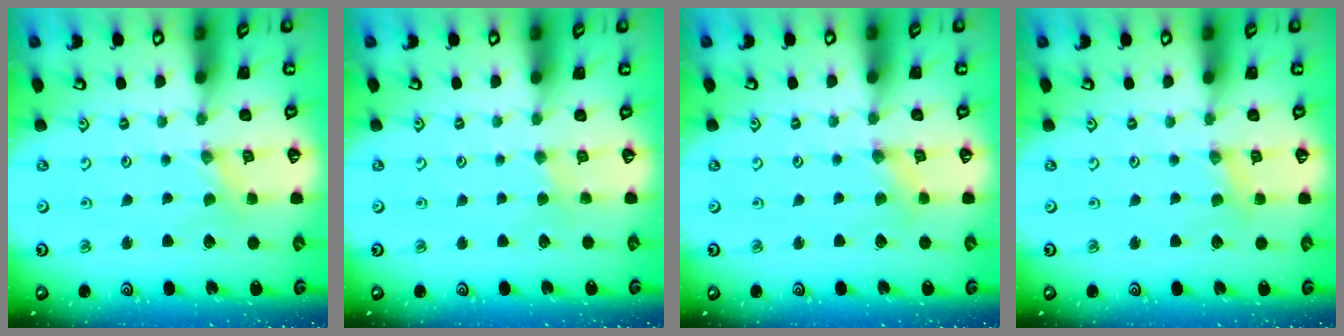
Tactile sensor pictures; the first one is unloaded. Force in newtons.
{"total": 2.0, "press": 2.0, "slide": 0.3}
{"total": 0.8, "press": 0.8, "slide": 0.2}
{"total": 2.0, "press": 1.9, "slide": 0.4}